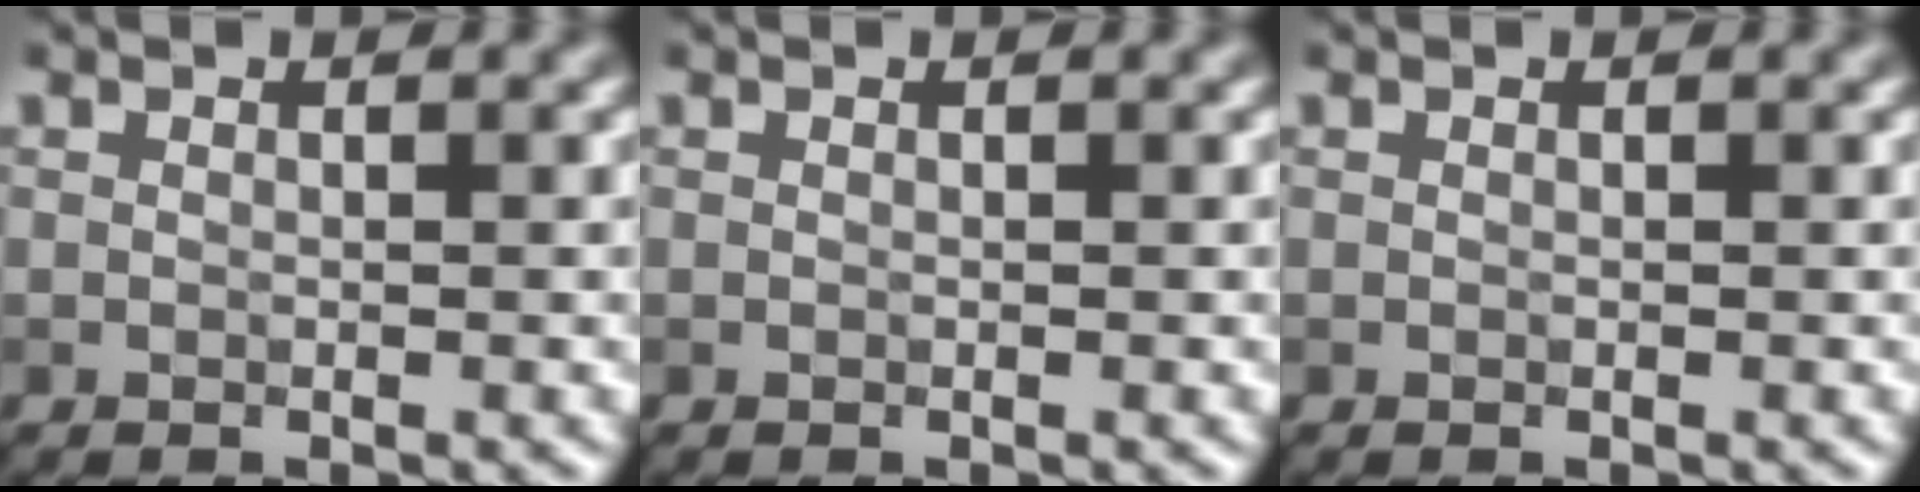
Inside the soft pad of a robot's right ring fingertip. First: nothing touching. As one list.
[{"total": 0.0}, {"total": 0.0}]